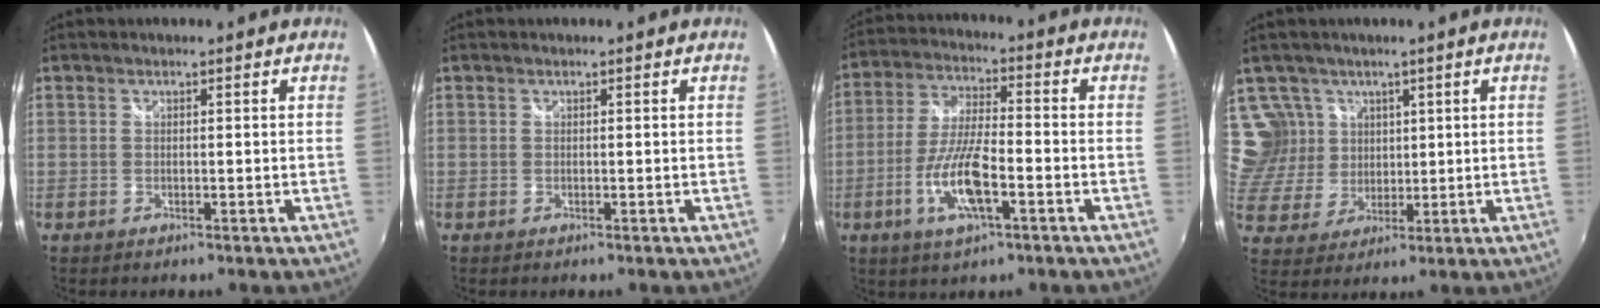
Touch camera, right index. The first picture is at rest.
{"total": 0.0}
{"total": 11.4, "force": [-4.3, 3.0, 10.1], "torque": [-0.211, -0.005, -0.084]}
{"total": 9.6, "force": [5.2, 7.8, 1.9], "torque": [-0.046, 0.019, 0.120]}